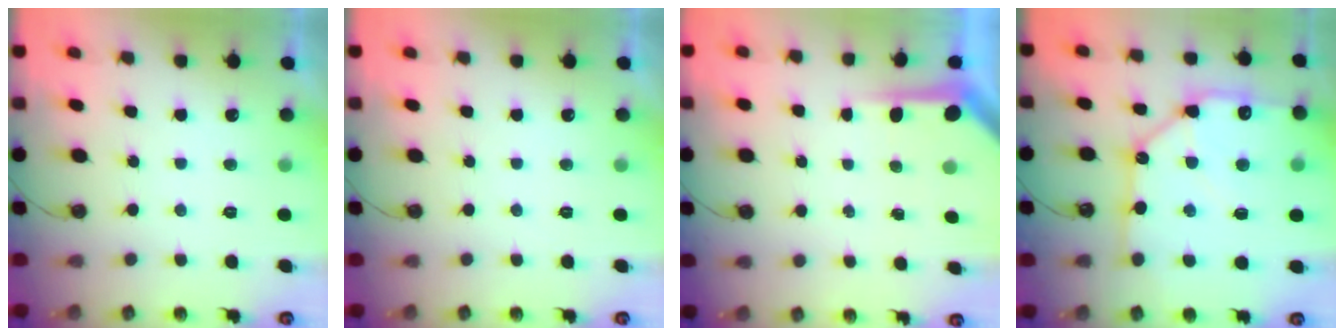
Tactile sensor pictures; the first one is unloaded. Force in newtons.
{"total": 0.0}
{"total": 3.8, "press": 3.7, "slide": 0.4}
{"total": 18.9, "press": 18.7, "slide": 2.3}